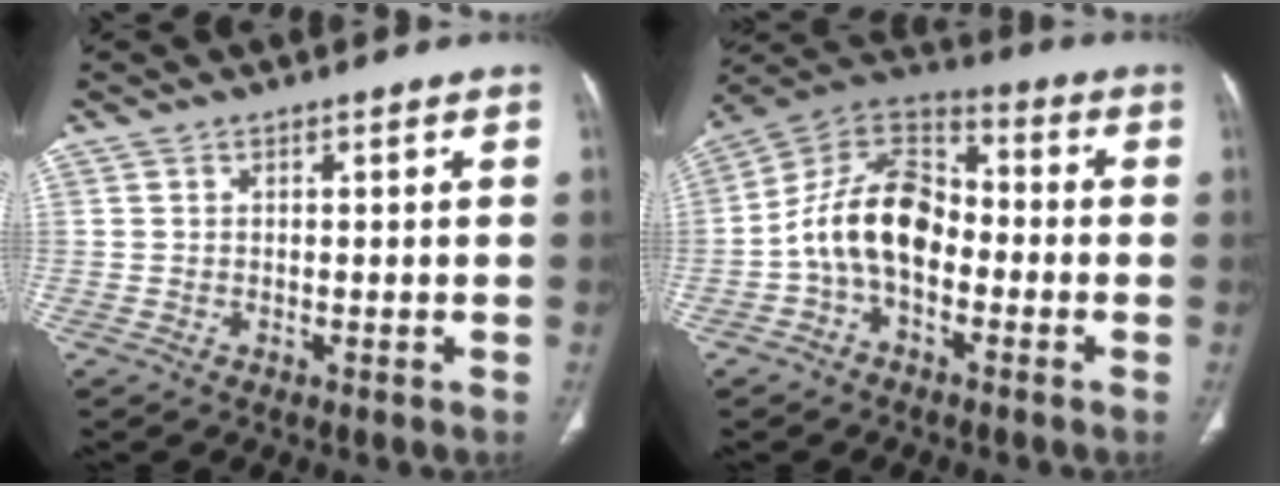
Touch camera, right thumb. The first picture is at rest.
{"total": 13.8, "force": [-2.9, 8.9, 10.1], "torque": [-0.166, 0.050, -0.064]}